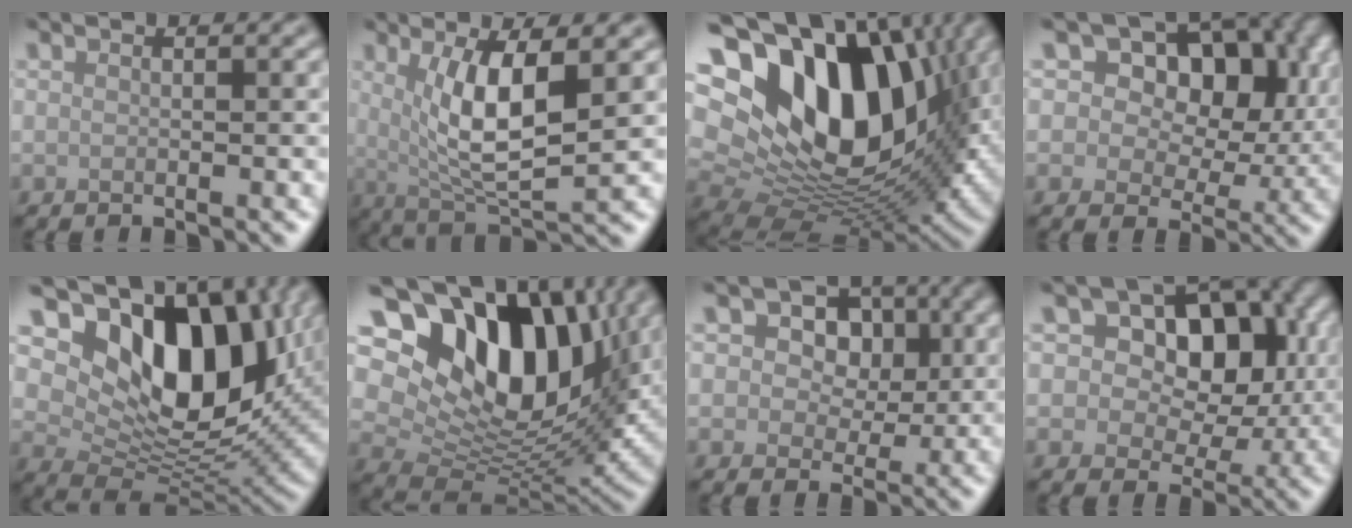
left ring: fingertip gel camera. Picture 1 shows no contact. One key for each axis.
{"total": 6.7, "fx": 1.2, "fy": 2.0, "fz": 6.2, "tx": -0.117, "ty": -0.014, "tz": 0.029}
{"total": 20.3, "fx": 4.8, "fy": 13.4, "fz": 14.4, "tx": -0.258, "ty": 0.004, "tz": 0.105}
{"total": 15.1, "fx": 6.7, "fy": 9.6, "fz": 9.5, "tx": -0.128, "ty": 0.057, "tz": 0.079}
{"total": 12.8, "fx": 4.3, "fy": 8.0, "fz": 9.0, "tx": -0.143, "ty": -0.014, "tz": 0.082}
{"total": 16.2, "fx": 6.4, "fy": 9.9, "fz": 11.1, "tx": -0.184, "ty": 0.017, "tz": 0.112}
{"total": 6.6, "fx": 2.3, "fy": 5.0, "fz": 3.7, "tx": -0.045, "ty": 0.019, "tz": 0.006}
{"total": 11.5, "fx": 3.8, "fy": 7.6, "fz": 7.8, "tx": -0.097, "ty": 0.028, "tz": 0.036}